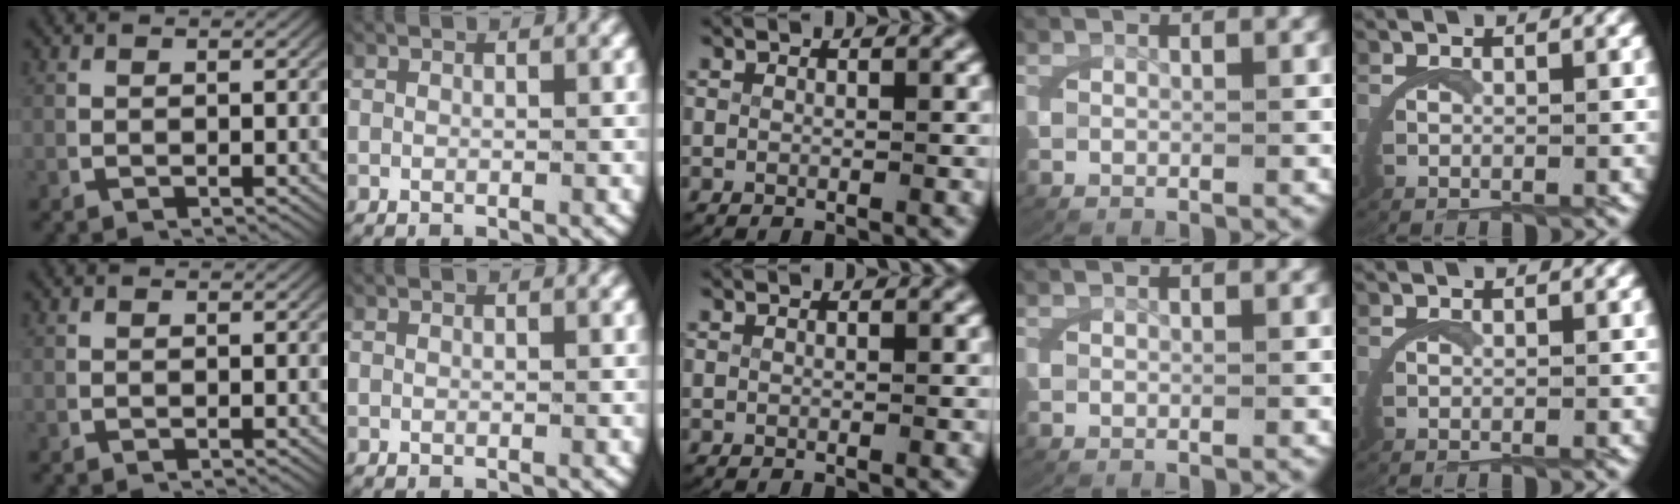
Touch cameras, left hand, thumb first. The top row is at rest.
{}